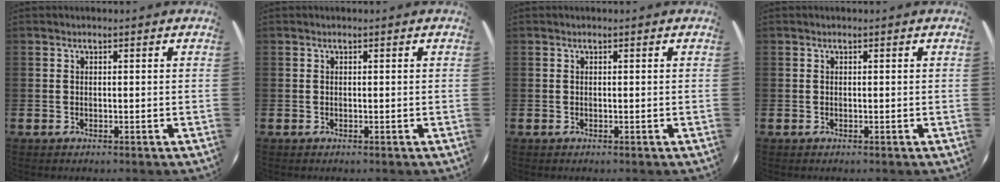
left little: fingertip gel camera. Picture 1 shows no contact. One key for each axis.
{"total": 0.0}
{"total": 0.0}
{"total": 0.0}